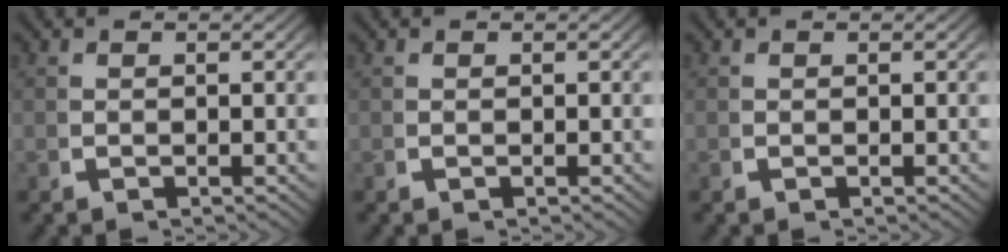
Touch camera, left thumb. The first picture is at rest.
{"total": 0.0}
{"total": 0.0}